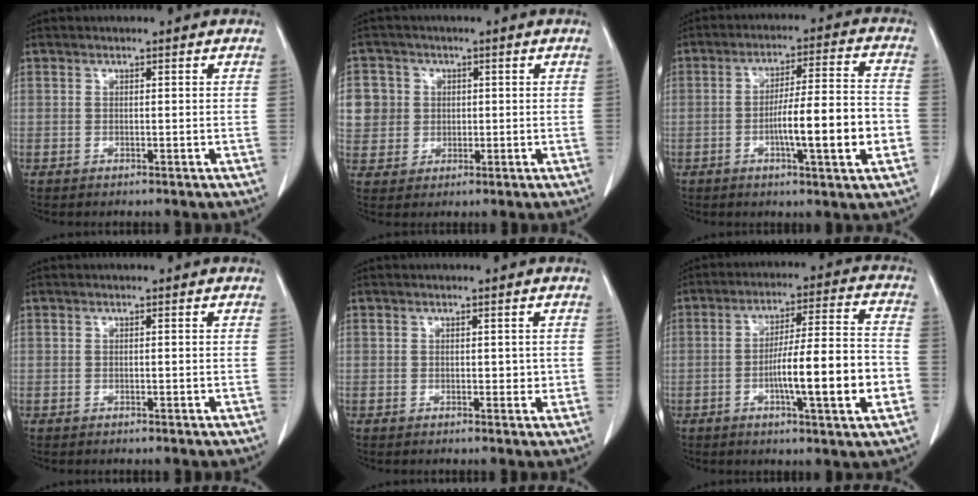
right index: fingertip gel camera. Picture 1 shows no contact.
{"total": 7.0, "force": [1.5, 6.8, 1.1], "torque": [-0.028, 0.020, 0.036]}
{"total": 12.1, "force": [-3.3, 0.4, 11.6], "torque": [-0.185, 0.006, -0.050]}
{"total": 0.0}
{"total": 1.4, "force": [0.2, 1.0, 0.9], "torque": [-0.006, 0.001, 0.004]}
{"total": 13.6, "force": [-3.6, 0.5, 13.1], "torque": [-0.211, 0.006, -0.056]}